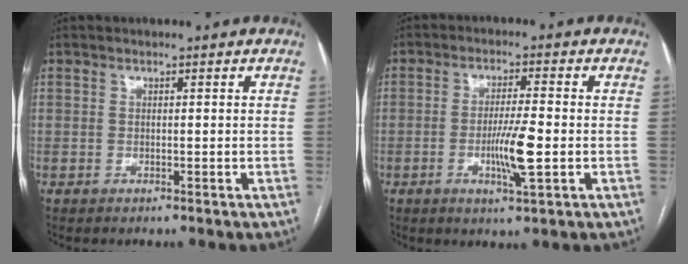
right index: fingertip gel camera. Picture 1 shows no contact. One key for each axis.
{"total": 6.7, "fx": -1.6, "fy": 0.3, "fz": 6.5, "tx": -0.122, "ty": -0.011, "tz": -0.028}